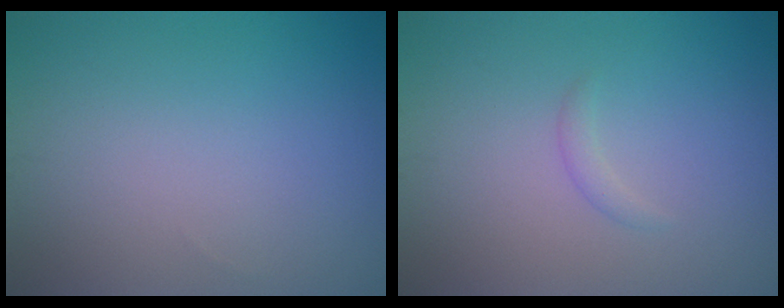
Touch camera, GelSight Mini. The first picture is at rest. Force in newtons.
{"total": 0.9, "press": 0.9, "slide": 0.0}